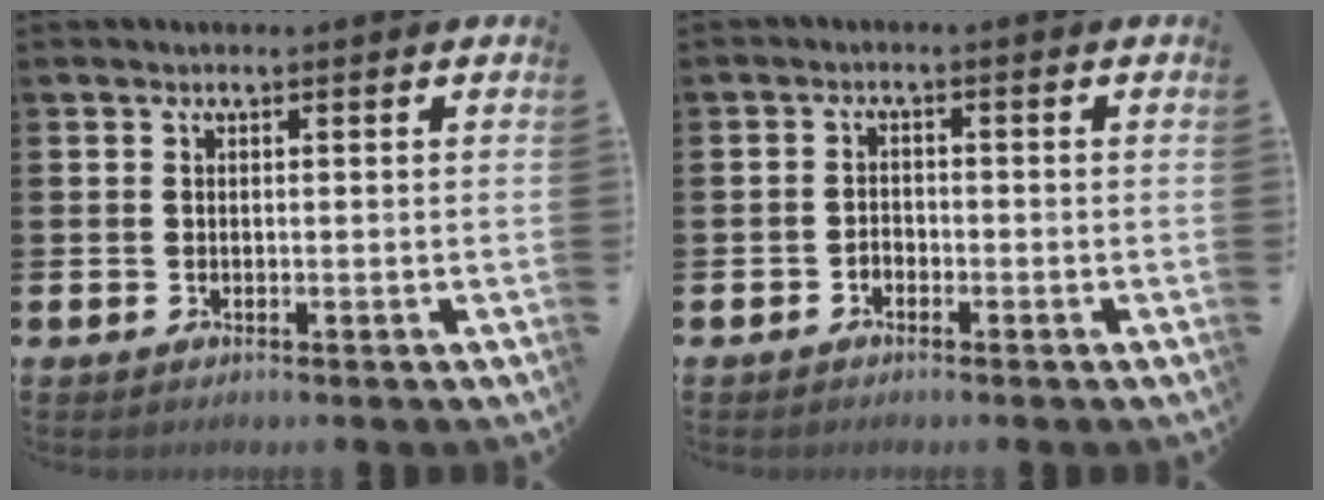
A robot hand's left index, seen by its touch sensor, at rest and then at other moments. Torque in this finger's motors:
{"motor_torque": [0.02, -0.15, -0.07, -0.01]}